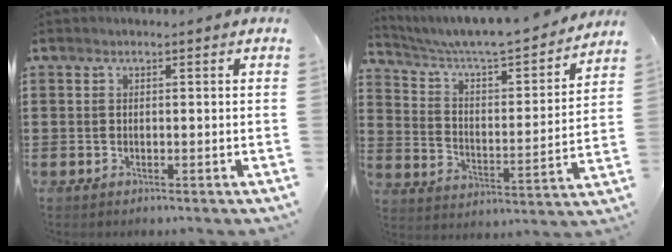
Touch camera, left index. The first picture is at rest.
{"total": 5.3, "force": [5.0, 0.5, 1.9], "torque": [-0.064, -0.047, 0.076]}